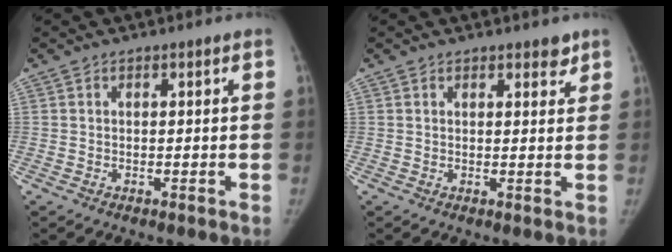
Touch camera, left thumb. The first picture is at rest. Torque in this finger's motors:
{"motor_torque": [0.48, 0.08, 0.15, -0.34, 0.03]}